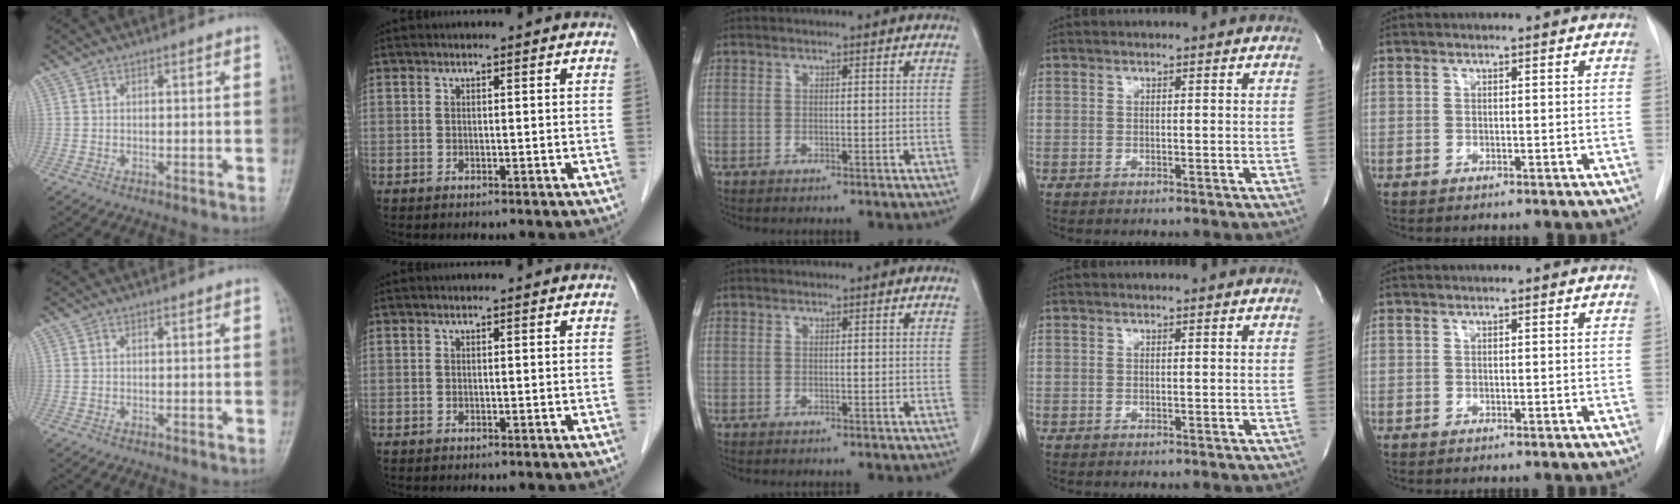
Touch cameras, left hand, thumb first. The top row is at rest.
{}